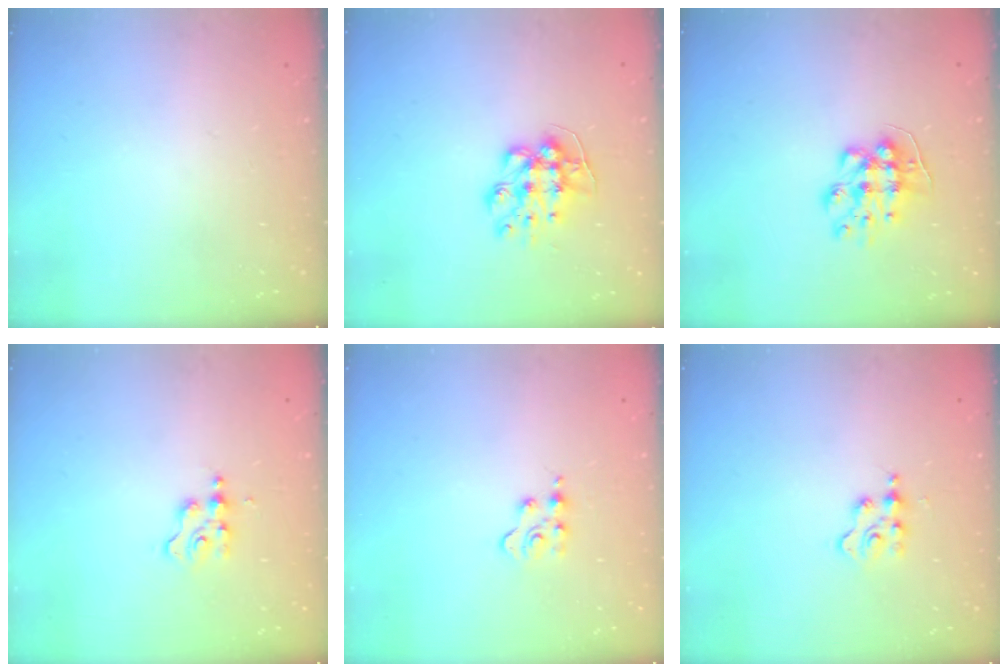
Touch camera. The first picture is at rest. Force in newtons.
{"total": 10.7, "press": 10.7, "slide": 0.7}
{"total": 8.8, "press": 8.7, "slide": 0.6}
{"total": 2.6, "press": 2.6, "slide": 0.3}
{"total": 3.0, "press": 3.0, "slide": 0.5}
{"total": 2.3, "press": 2.2, "slide": 0.5}